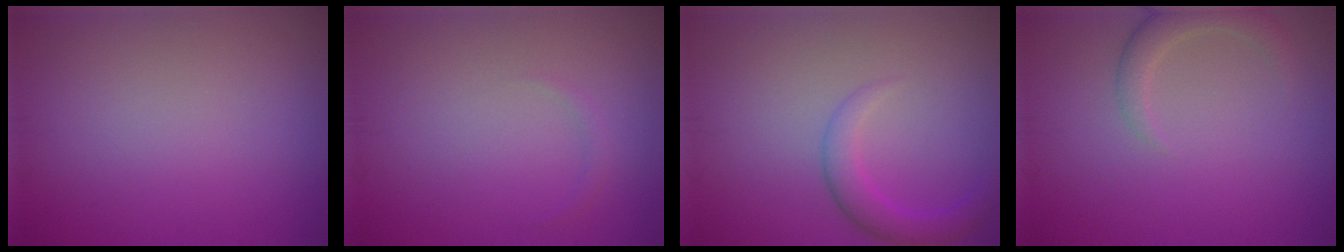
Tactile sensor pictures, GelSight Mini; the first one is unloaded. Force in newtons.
{"total": 0.6, "press": 0.6, "slide": 0.0}
{"total": 2.8, "press": 2.8, "slide": 0.1}
{"total": 2.4, "press": 2.3, "slide": 0.3}